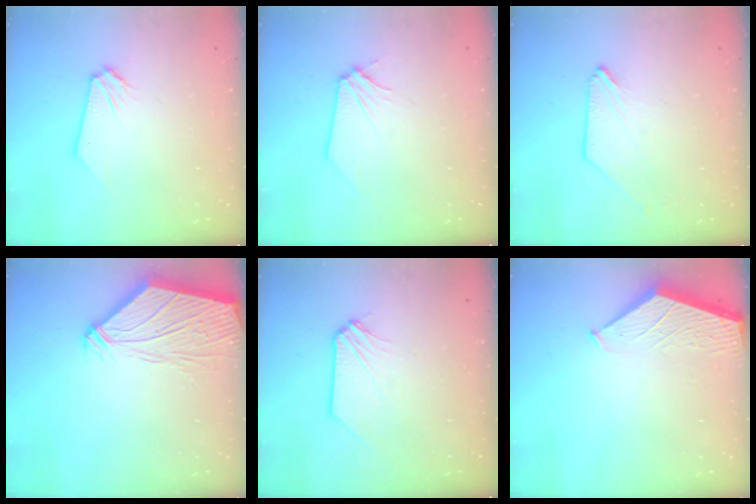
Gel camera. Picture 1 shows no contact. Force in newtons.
{"total": 0.0}
{"total": 0.0}
{"total": 10.1, "press": 10.0, "slide": 1.8}
{"total": 1.0, "press": 1.0, "slide": 0.2}
{"total": 1.5, "press": 1.5, "slide": 0.2}